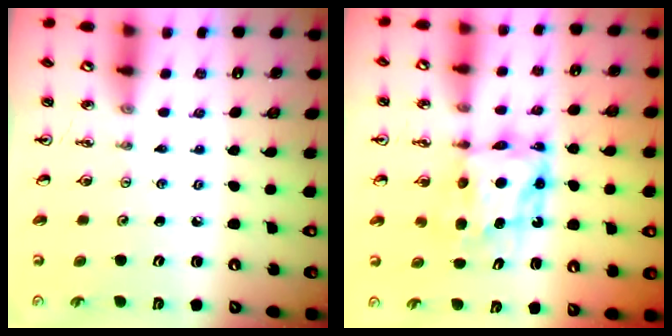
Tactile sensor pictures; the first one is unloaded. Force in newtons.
{"total": 7.5, "press": 7.5, "slide": 0.6}